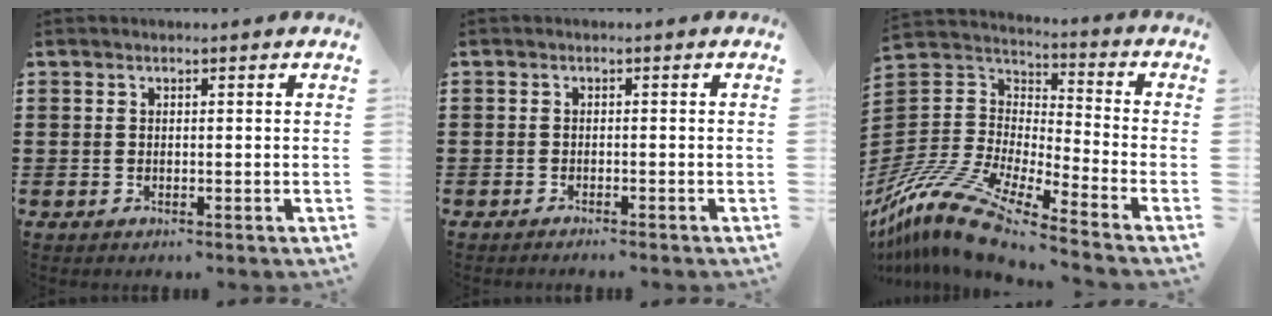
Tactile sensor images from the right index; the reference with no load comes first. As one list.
[{"total": 1.1, "force": [-1.0, -0.2, 0.0], "torque": [-0.003, -0.003, -0.021]}, {"total": 13.7, "force": [-11.5, 1.7, 7.1], "torque": [-0.177, 0.005, -0.234]}]